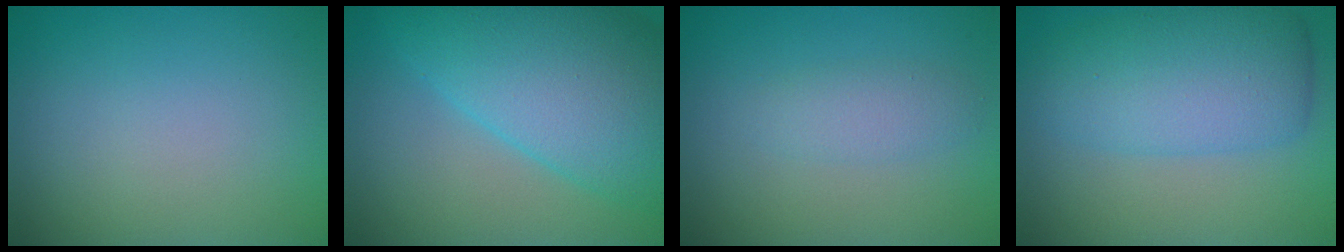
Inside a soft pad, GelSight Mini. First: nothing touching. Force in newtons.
{"total": 12.6, "press": 12.6, "slide": 0.4}
{"total": 1.8, "press": 1.8, "slide": 0.1}
{"total": 7.2, "press": 7.2, "slide": 0.1}